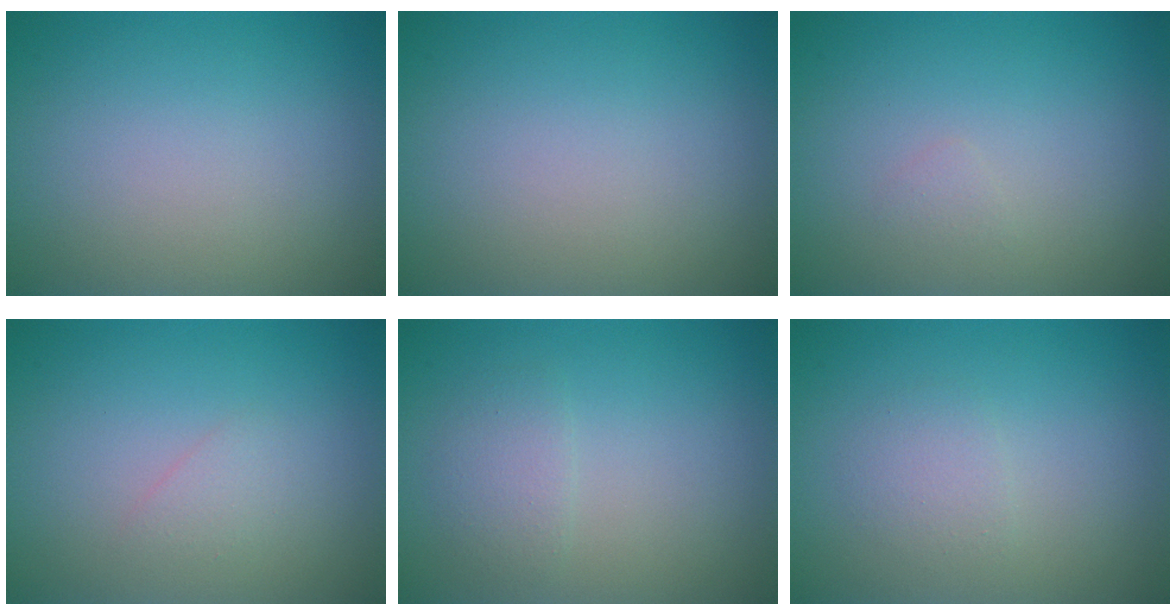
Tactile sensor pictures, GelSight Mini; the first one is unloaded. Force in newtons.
{"total": 0.0}
{"total": 0.5, "press": 0.5, "slide": 0.0}
{"total": 1.0, "press": 1.0, "slide": 0.1}
{"total": 1.5, "press": 1.5, "slide": 0.1}
{"total": 1.4, "press": 1.4, "slide": 0.0}